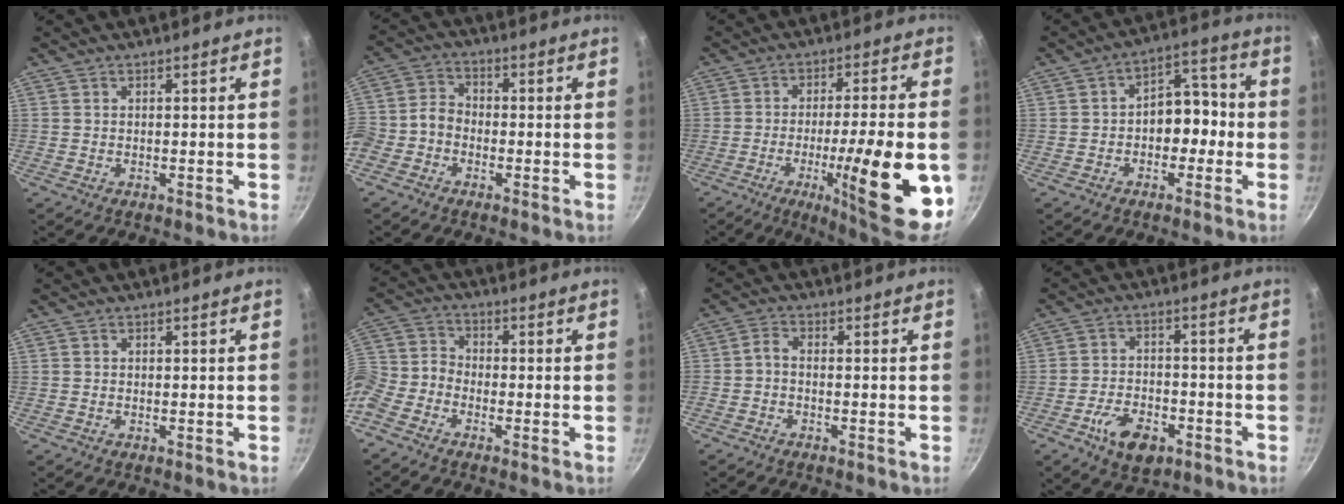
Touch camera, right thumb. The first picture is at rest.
{"total": 6.7, "force": [-2.8, 5.1, 3.3], "torque": [-0.060, 0.039, -0.072]}
{"total": 21.4, "force": [-5.9, 4.1, 20.2], "torque": [-0.272, 0.013, -0.081]}
{"total": 8.6, "force": [-1.6, 6.0, 5.9], "torque": [-0.026, 0.047, -0.033]}
{"total": 0.0}
{"total": 7.8, "force": [-4.5, 5.0, 4.0], "torque": [-0.091, 0.046, -0.115]}
{"total": 2.2, "force": [-1.2, 0.8, 1.7], "torque": [-0.052, 0.014, -0.031]}
{"total": 9.1, "force": [-4.6, 5.2, 5.9], "torque": [-0.088, 0.024, -0.076]}